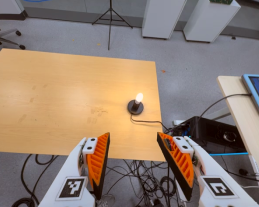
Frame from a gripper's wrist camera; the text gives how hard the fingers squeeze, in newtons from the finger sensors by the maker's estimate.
{"total": 0.0}